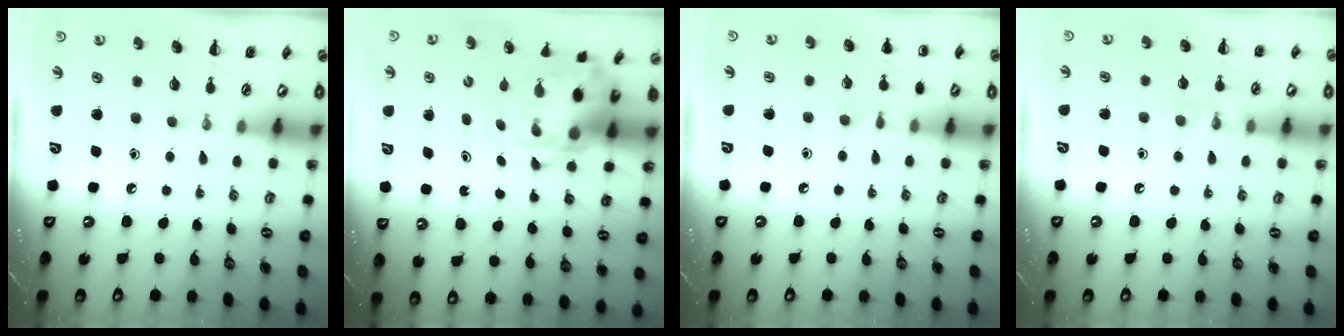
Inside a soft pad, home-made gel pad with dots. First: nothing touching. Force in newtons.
{"total": 4.4, "press": 4.2, "slide": 1.1}
{"total": 6.2, "press": 5.9, "slide": 1.9}
{"total": 7.9, "press": 7.8, "slide": 1.0}